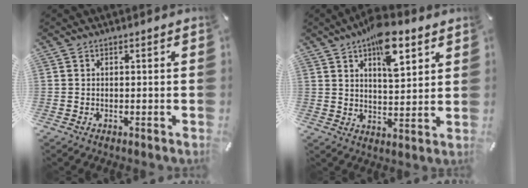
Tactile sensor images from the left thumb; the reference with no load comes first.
{"total": 11.9, "force": [7.0, 5.3, 7.9], "torque": [-0.106, -0.031, 0.116]}